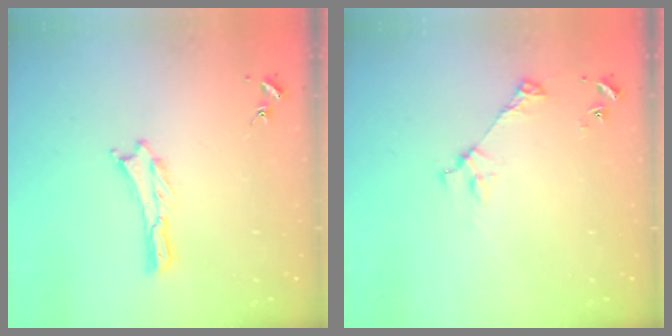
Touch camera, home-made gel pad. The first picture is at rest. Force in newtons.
{"total": 3.6, "press": 3.6, "slide": 0.4}